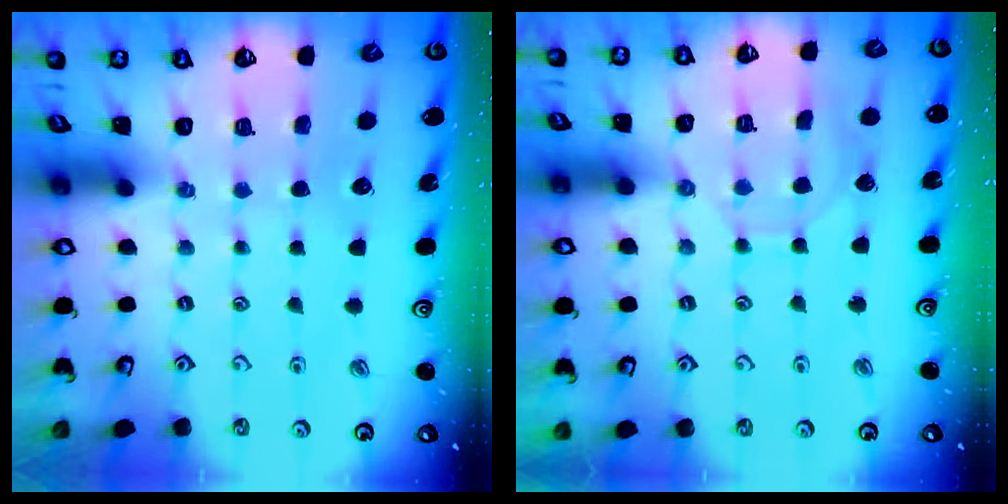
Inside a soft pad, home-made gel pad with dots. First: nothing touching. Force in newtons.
{"total": 6.9, "press": 6.9, "slide": 0.7}